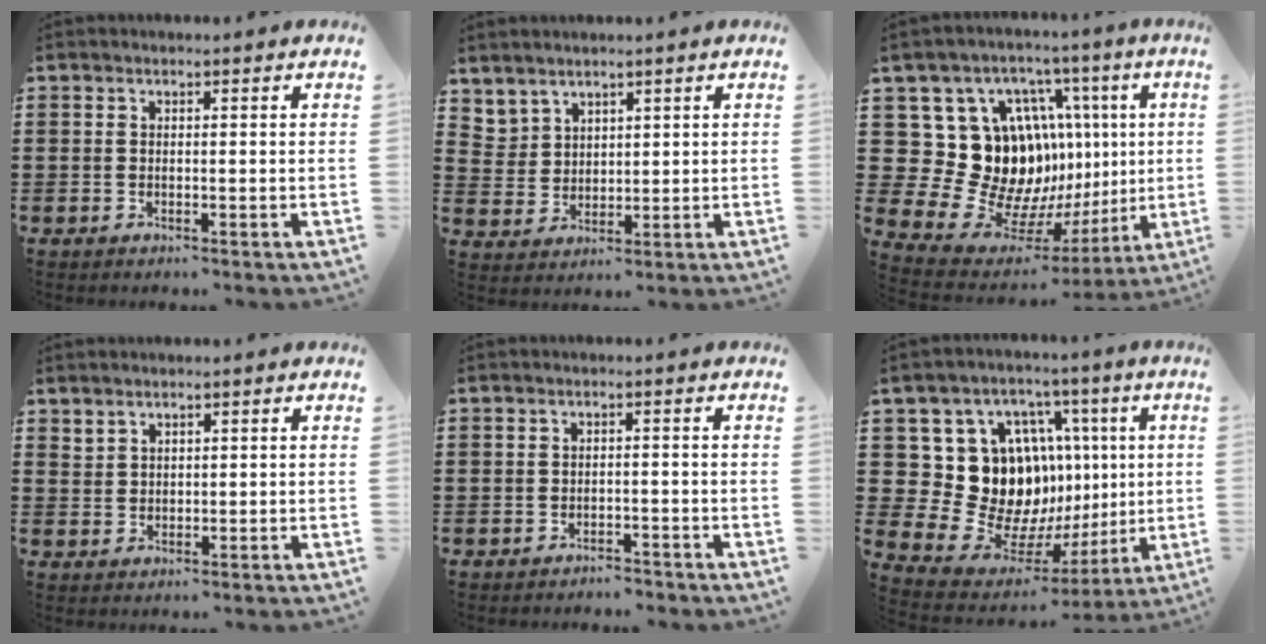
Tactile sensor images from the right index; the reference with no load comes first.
{"total": 3.6, "force": [2.9, 2.0, 0.0], "torque": [-0.015, -0.001, 0.059]}
{"total": 18.0, "force": [2.8, 15.2, 9.3], "torque": [-0.204, -0.057, 0.073]}
{"total": 1.8, "force": [1.6, 0.7, 0.2], "torque": [-0.006, 0.000, 0.032]}
{"total": 1.7, "force": [-1.7, 0.3, 0.0], "torque": [-0.006, 0.002, -0.038]}
{"total": 15.9, "force": [2.5, 13.7, 7.6], "torque": [-0.163, -0.045, 0.061]}